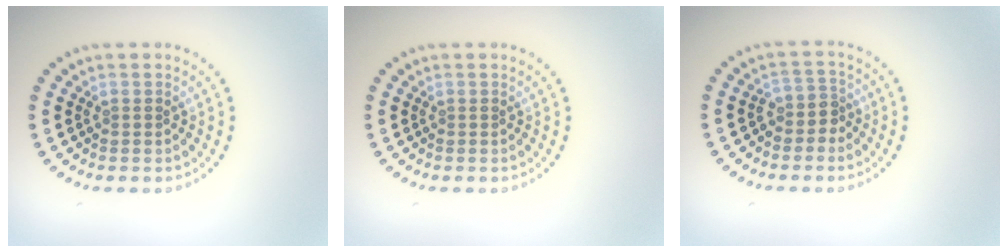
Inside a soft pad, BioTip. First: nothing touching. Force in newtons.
{"total": 0.0}
{"total": 2.0, "press": 1.6, "slide": 1.2}